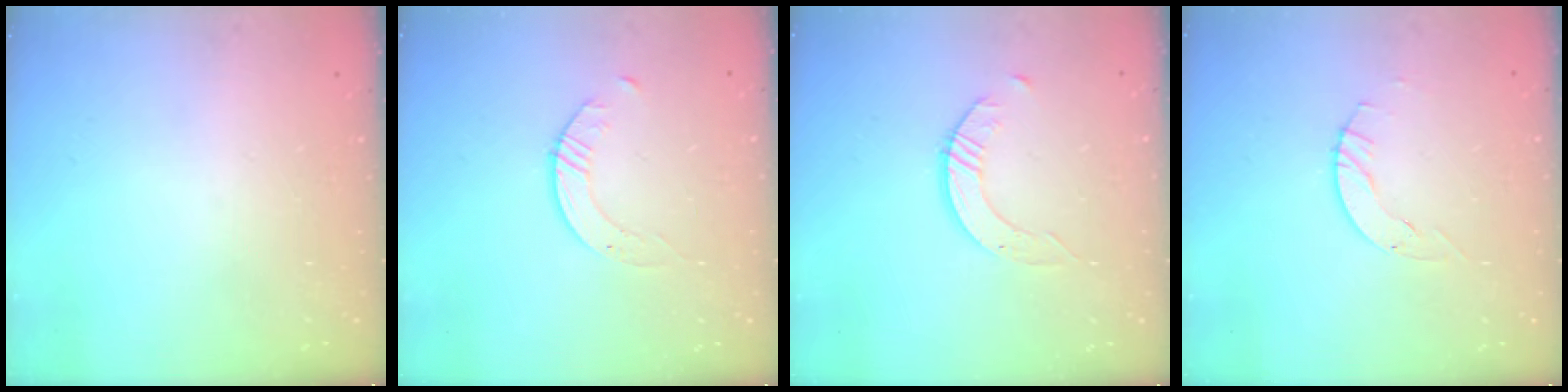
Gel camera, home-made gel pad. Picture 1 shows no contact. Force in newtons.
{"total": 1.7, "press": 1.7, "slide": 0.2}
{"total": 2.4, "press": 2.4, "slide": 0.3}
{"total": 3.1, "press": 3.1, "slide": 0.4}